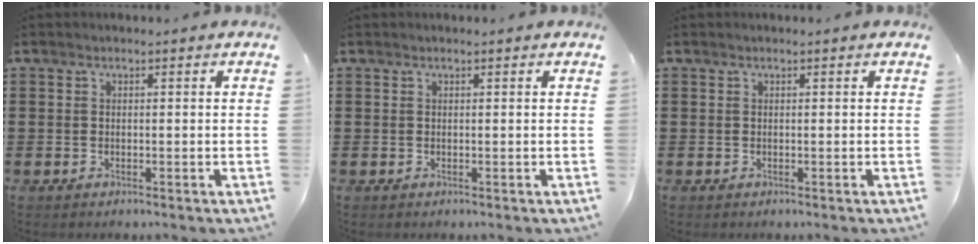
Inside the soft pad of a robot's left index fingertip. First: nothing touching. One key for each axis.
{"total": 0.0}
{"total": 0.0}